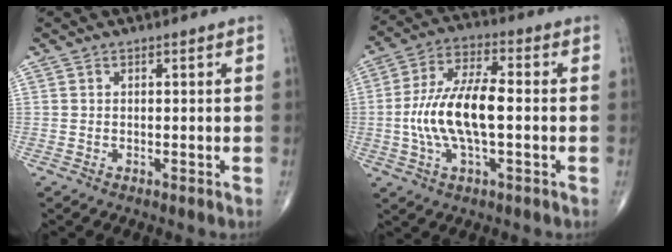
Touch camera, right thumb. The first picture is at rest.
{"total": 13.8, "force": [-1.3, 5.4, 12.6], "torque": [-0.253, 0.022, -0.028]}